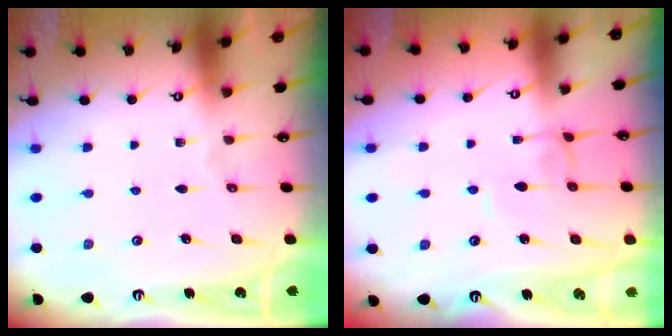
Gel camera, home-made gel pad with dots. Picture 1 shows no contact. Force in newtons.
{"total": 1.7, "press": 1.7, "slide": 0.1}